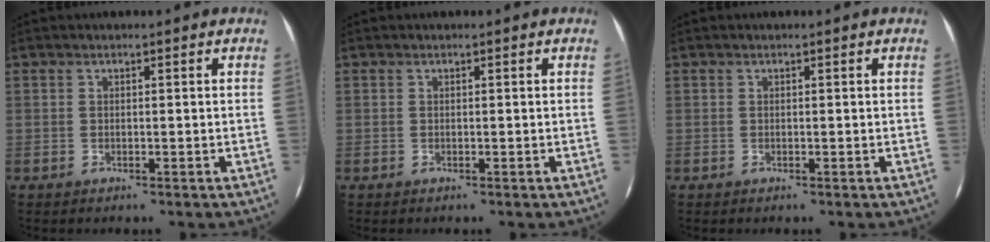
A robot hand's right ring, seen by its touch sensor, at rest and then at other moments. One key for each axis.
{"total": 0.0}
{"total": 0.0}